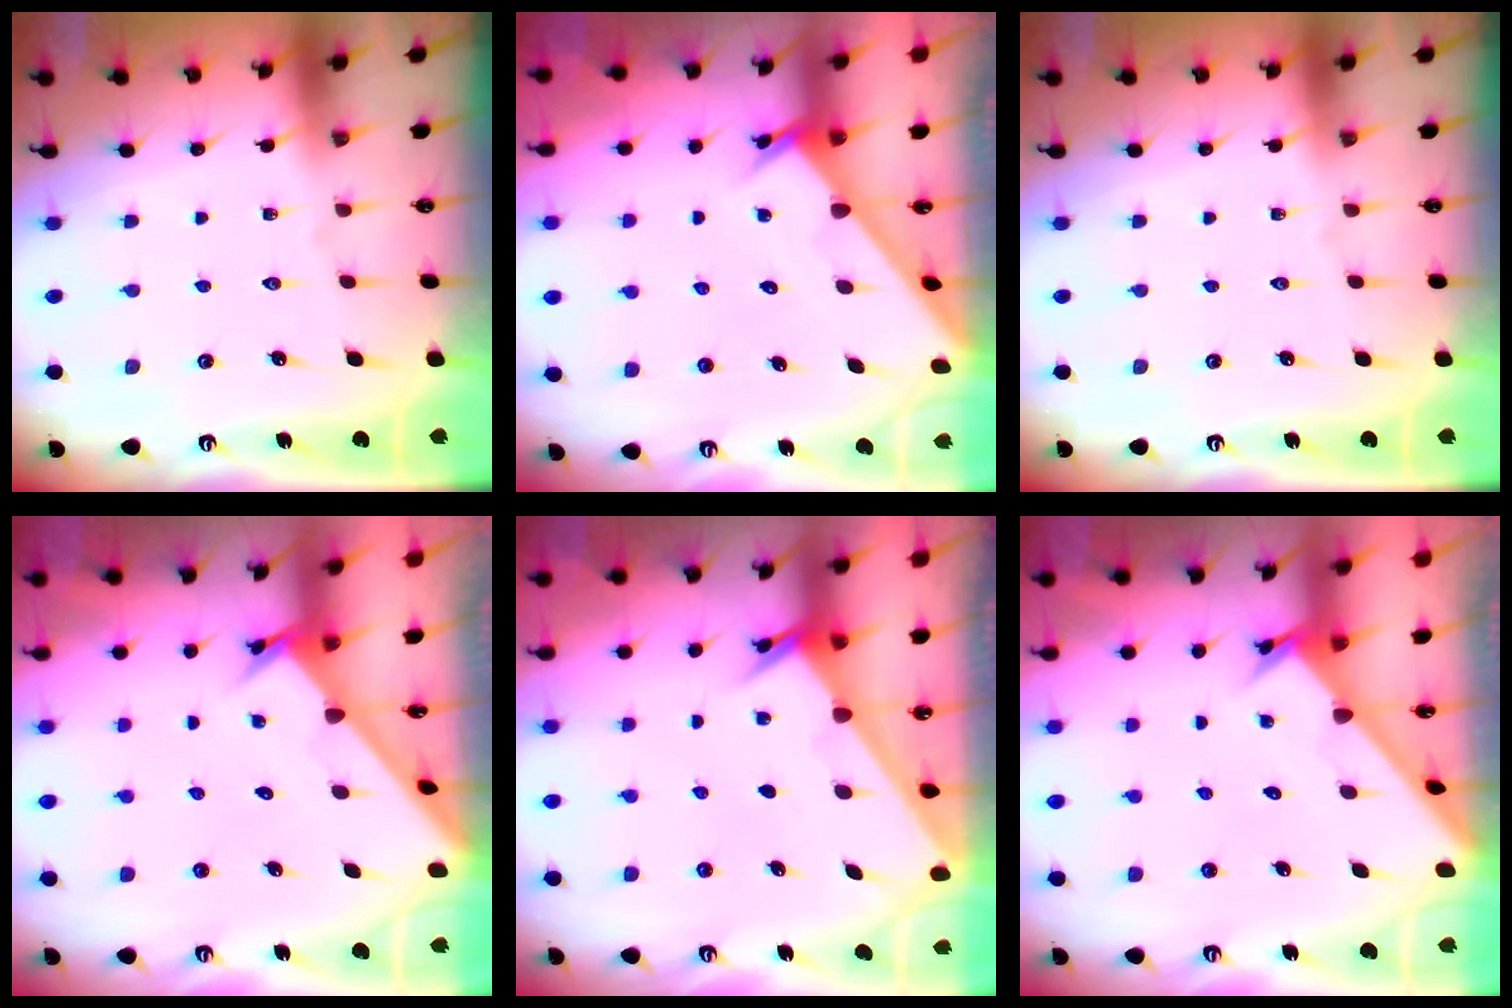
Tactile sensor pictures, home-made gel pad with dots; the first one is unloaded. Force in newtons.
{"total": 3.8, "press": 3.8, "slide": 0.3}
{"total": 0.0}
{"total": 2.4, "press": 2.4, "slide": 0.1}
{"total": 2.2, "press": 2.2, "slide": 0.2}
{"total": 2.7, "press": 2.7, "slide": 0.3}